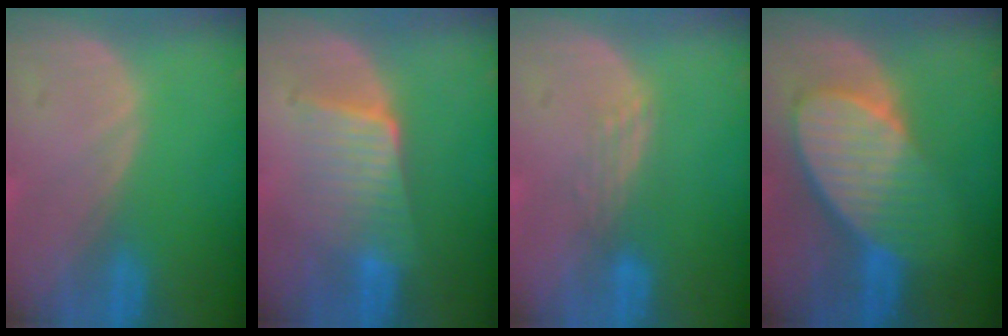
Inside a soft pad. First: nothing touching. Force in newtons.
{"total": 6.7, "press": 5.8, "slide": 3.4}
{"total": 3.0, "press": 2.5, "slide": 1.7}
{"total": 8.9, "press": 8.0, "slide": 3.8}